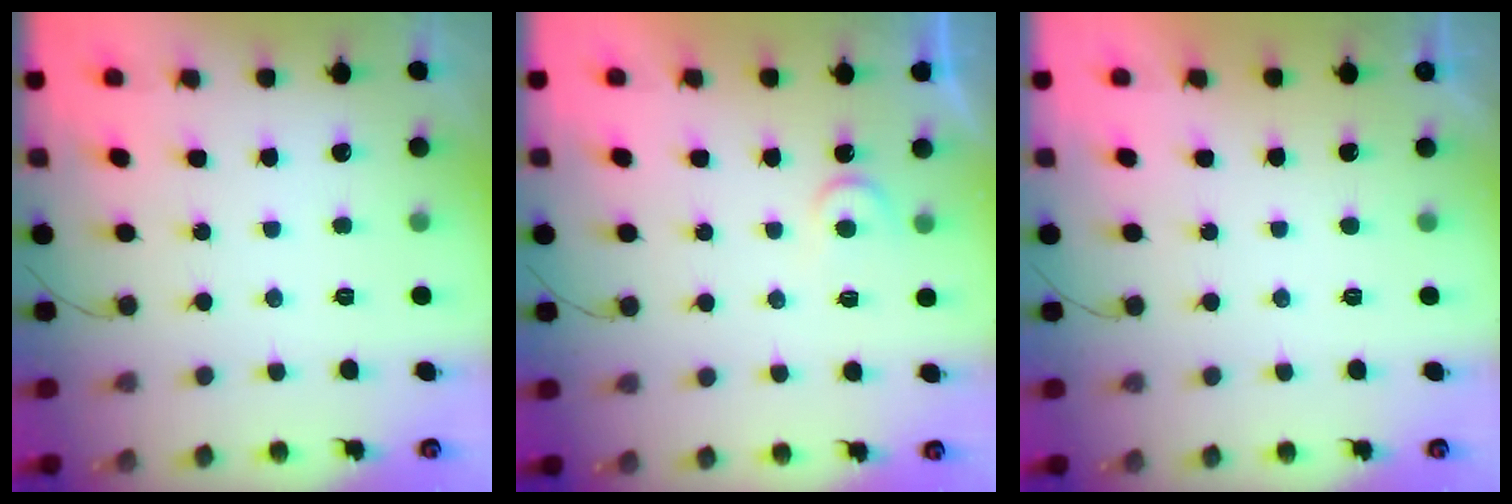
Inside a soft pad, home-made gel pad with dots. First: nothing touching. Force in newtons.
{"total": 4.1, "press": 4.1, "slide": 0.4}
{"total": 1.2, "press": 1.1, "slide": 0.3}